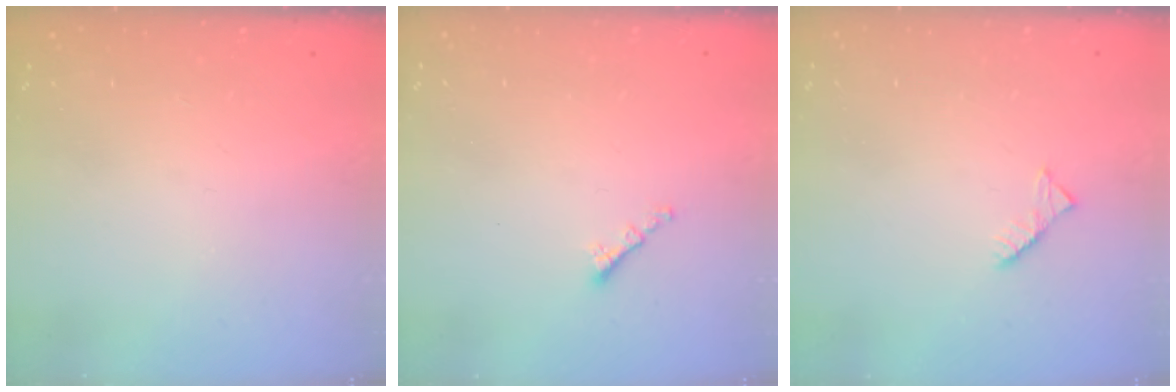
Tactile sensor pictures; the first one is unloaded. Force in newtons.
{"total": 1.3, "press": 1.2, "slide": 0.5}
{"total": 2.6, "press": 2.6, "slide": 0.4}